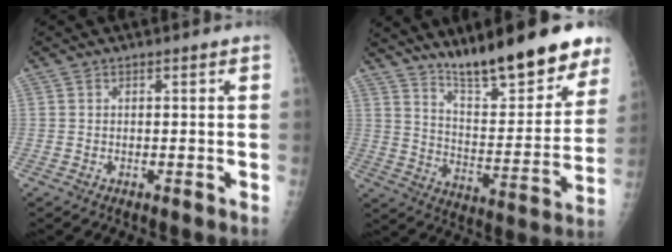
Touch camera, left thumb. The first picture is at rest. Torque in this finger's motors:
{"motor_torque": [0.63, 0.25, 1.22, -1.56, 0.15]}